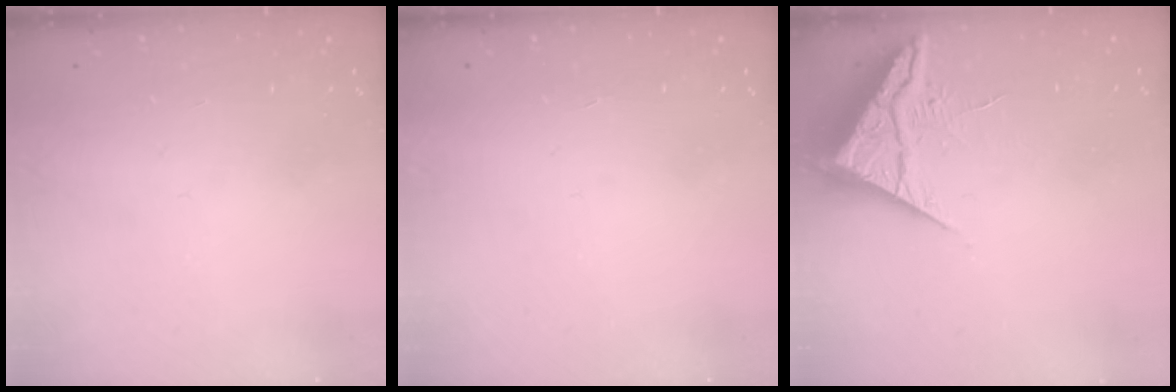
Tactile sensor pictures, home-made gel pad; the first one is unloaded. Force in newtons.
{"total": 1.5, "press": 1.5, "slide": 0.1}
{"total": 7.1, "press": 7.1, "slide": 0.4}